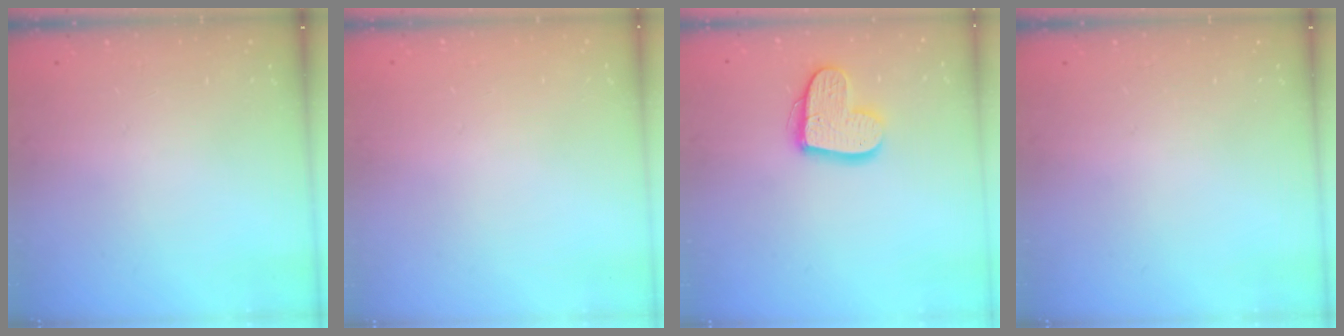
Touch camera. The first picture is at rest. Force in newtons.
{"total": 0.0}
{"total": 13.9, "press": 13.9, "slide": 0.8}
{"total": 0.0}